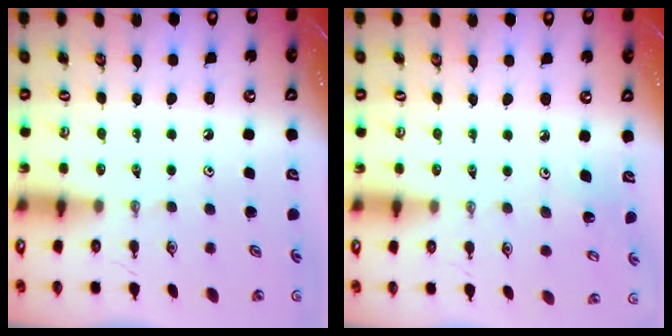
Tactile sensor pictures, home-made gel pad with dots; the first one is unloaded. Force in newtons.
{"total": 4.7, "press": 4.4, "slide": 1.7}